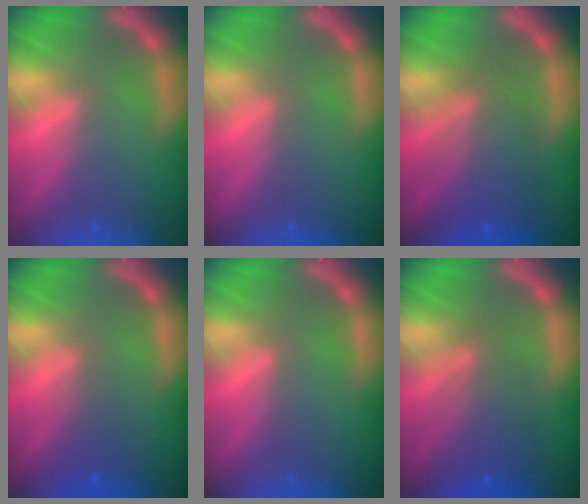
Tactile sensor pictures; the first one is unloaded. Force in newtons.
{"total": 0.0}
{"total": 7.0}
{"total": 2.0}
{"total": 0.0}
{"total": 5.6}